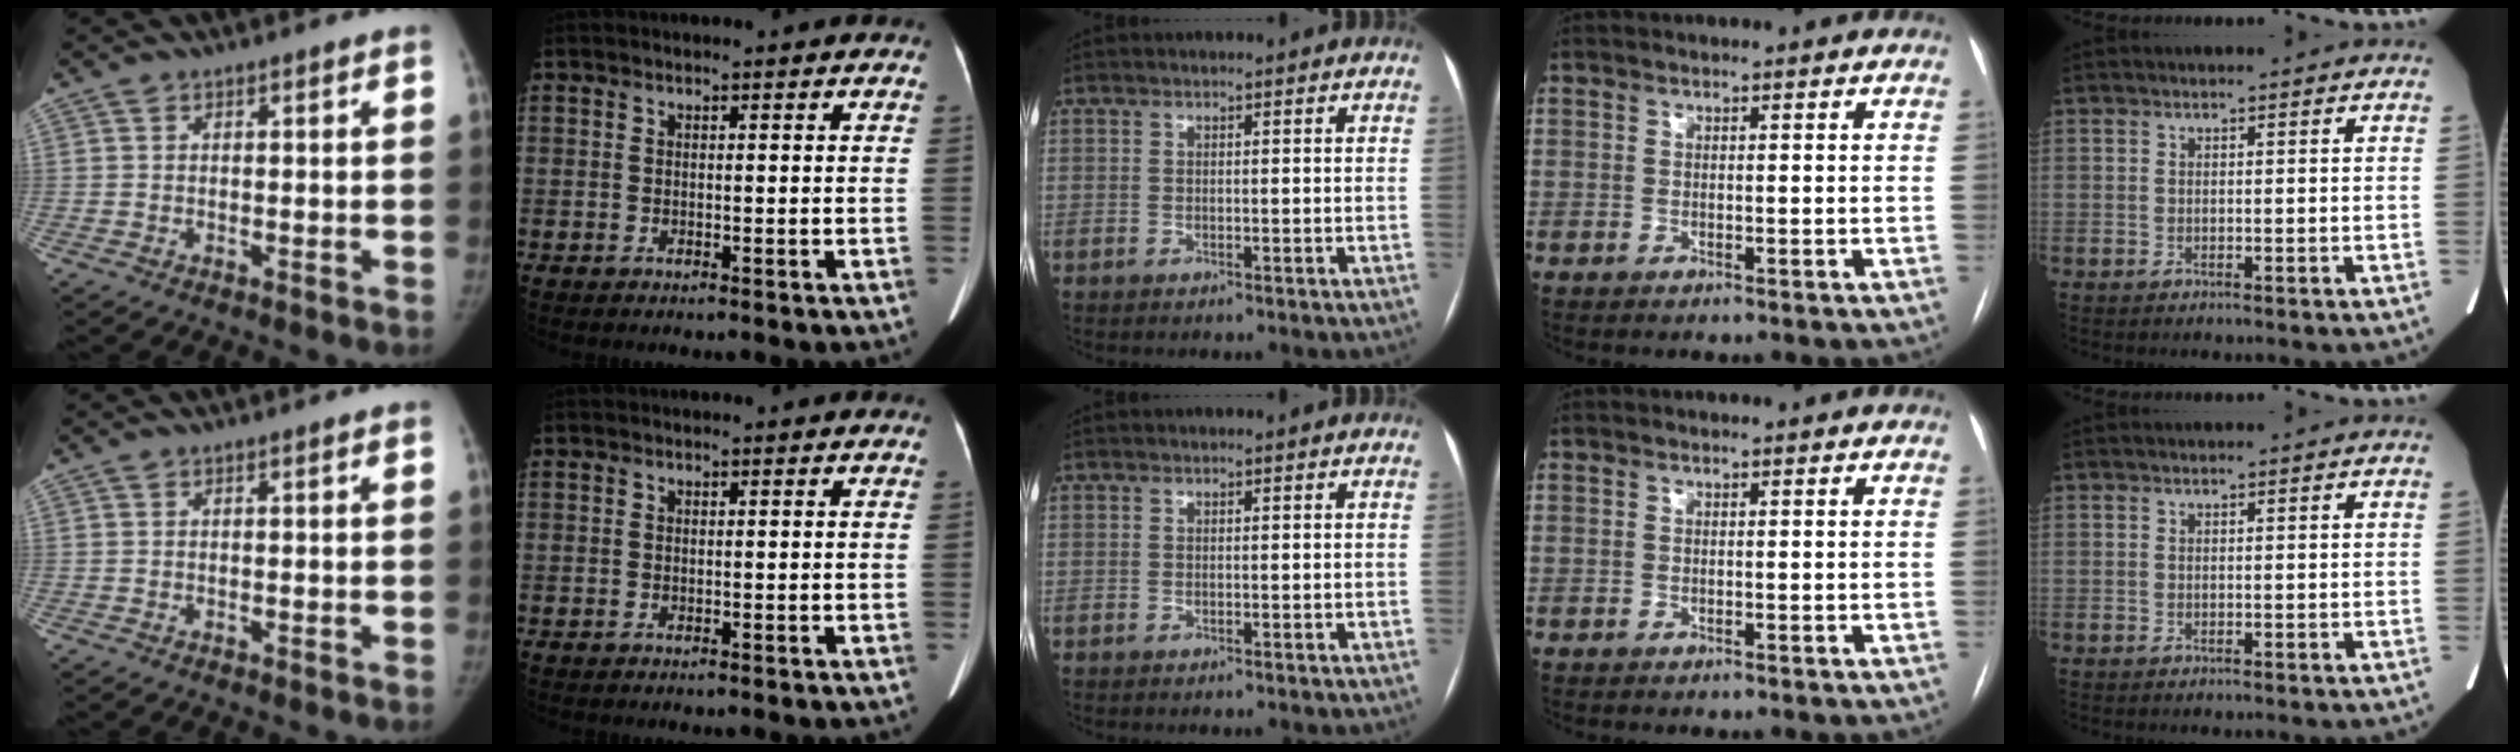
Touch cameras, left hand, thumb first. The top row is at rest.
{}